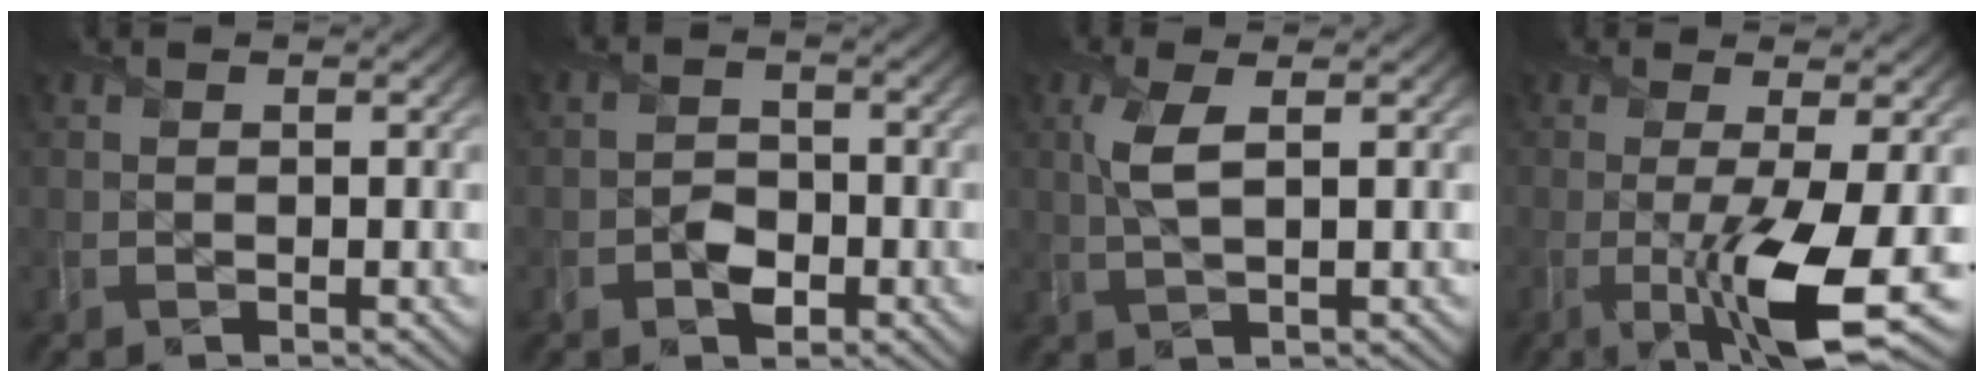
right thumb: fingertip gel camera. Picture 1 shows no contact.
{"total": 2.9, "force": [-1.4, 2.1, 1.4], "torque": [-0.021, -0.001, -0.027]}
{"total": 3.7, "force": [0.9, 1.1, 3.4], "torque": [-0.084, 0.004, 0.019]}
{"total": 8.8, "force": [-1.9, 1.7, 8.4], "torque": [-0.136, -0.010, -0.031]}